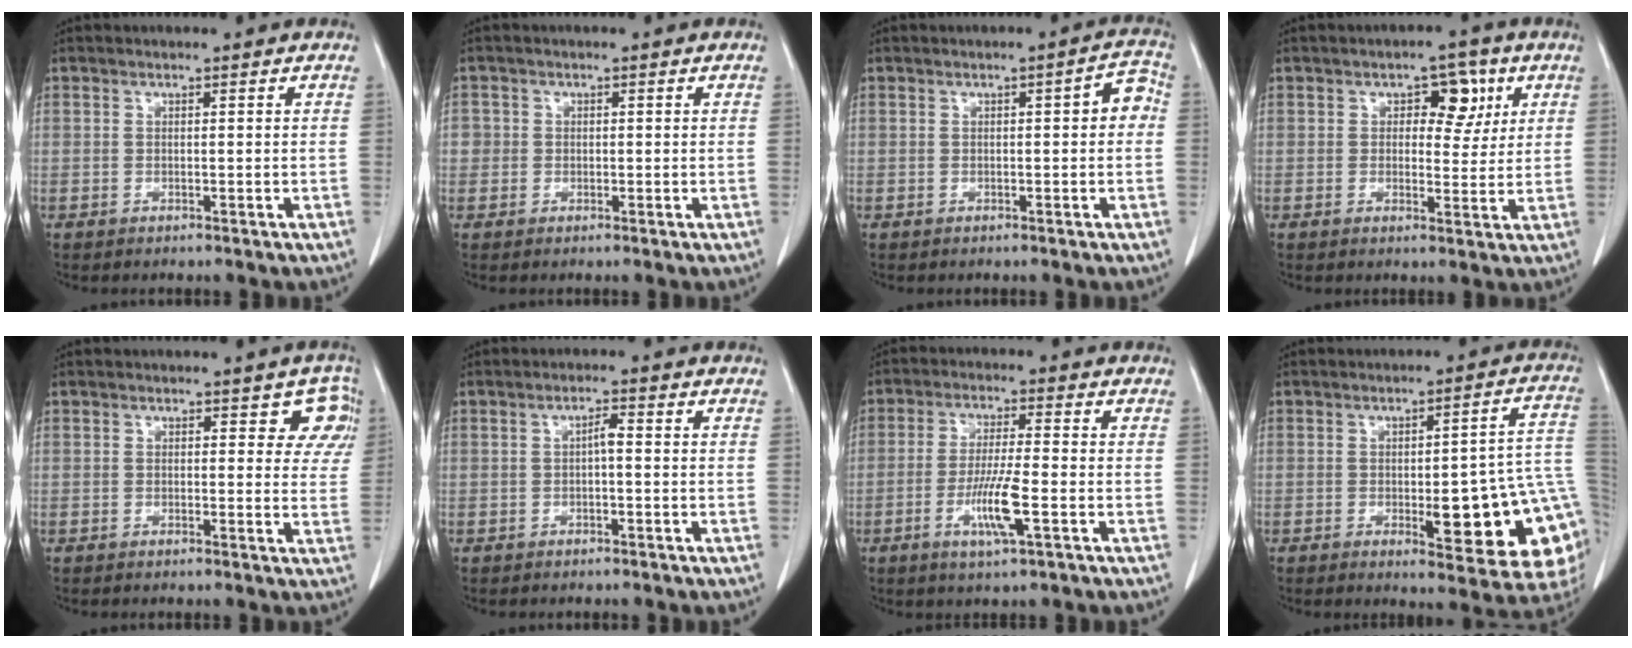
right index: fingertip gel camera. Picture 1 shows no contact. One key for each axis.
{"total": 1.9, "fx": 0.0, "fy": 1.9, "fz": 0.2, "tx": 0.009, "ty": 0.006, "tz": -0.001}
{"total": 3.6, "fx": 0.2, "fy": 1.0, "fz": 3.5, "tx": -0.035, "ty": 0.015, "tz": -0.003}
{"total": 6.2, "fx": 2.1, "fy": 3.6, "fz": 4.6, "tx": -0.050, "ty": 0.016, "tz": 0.027}
{"total": 4.7, "fx": 2.2, "fy": 2.9, "fz": 3.0, "tx": 0.002, "ty": 0.003, "tz": 0.013}
{"total": 1.8, "fx": -0.2, "fy": 0.4, "fz": 1.7, "tx": -0.029, "ty": 0.005, "tz": -0.003}
{"total": 7.4, "fx": -2.6, "fy": 0.2, "fz": 7.0, "tx": -0.135, "ty": -0.012, "tz": -0.048}
{"total": 18.0, "fx": -3.4, "fy": 4.0, "fz": 17.2, "tx": -0.128, "ty": 0.021, "tz": -0.026}